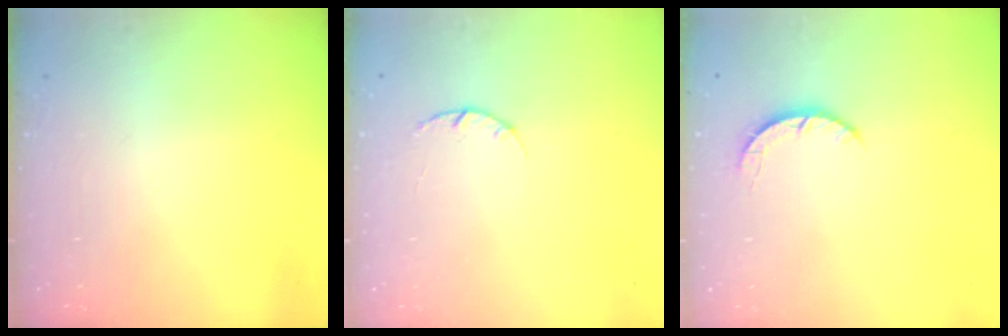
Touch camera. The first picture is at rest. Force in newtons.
{"total": 2.0, "press": 1.9, "slide": 0.4}
{"total": 2.5, "press": 2.4, "slide": 0.4}